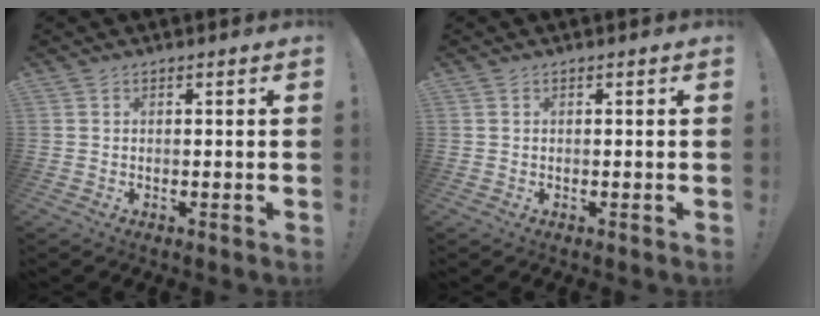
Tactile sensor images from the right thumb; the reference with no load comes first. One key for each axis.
{"total": 0.0}